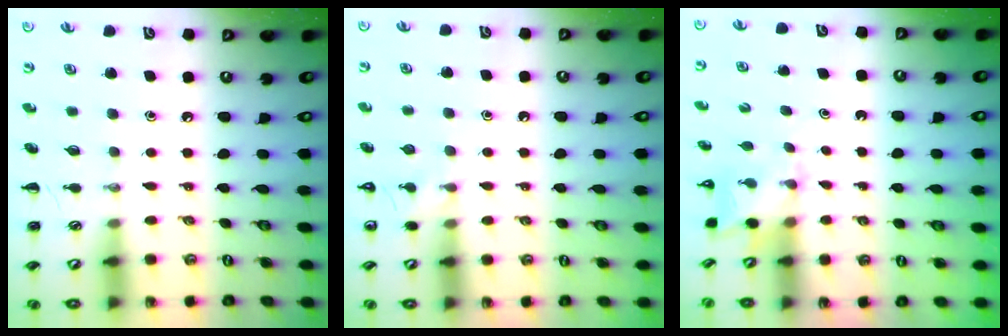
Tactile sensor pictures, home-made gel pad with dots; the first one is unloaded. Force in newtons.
{"total": 3.5, "press": 3.3, "slide": 1.3}
{"total": 2.2, "press": 2.1, "slide": 0.7}